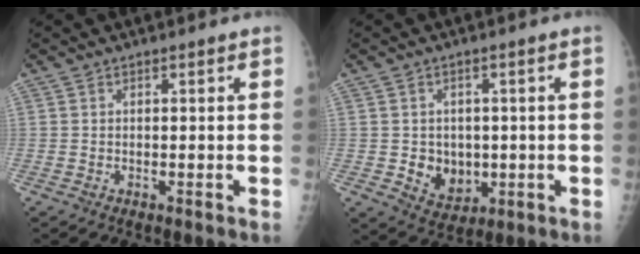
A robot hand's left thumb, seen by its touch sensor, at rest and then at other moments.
{"total": 7.1, "force": [-0.8, 5.8, 4.1], "torque": [-0.030, -0.003, 0.005]}